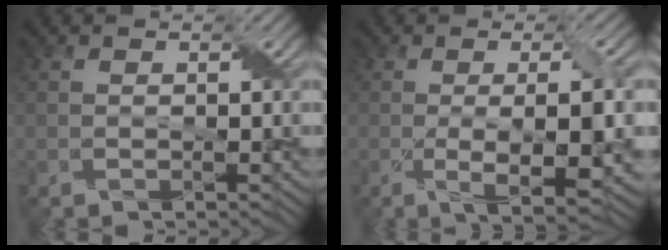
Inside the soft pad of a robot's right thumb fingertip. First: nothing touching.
{"total": 7.5, "force": [-0.8, 1.8, 7.2], "torque": [-0.116, -0.008, -0.009]}